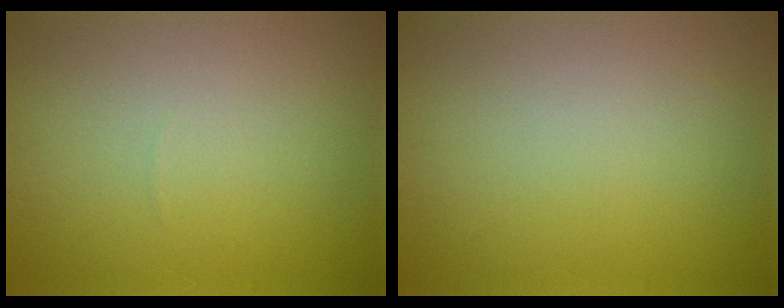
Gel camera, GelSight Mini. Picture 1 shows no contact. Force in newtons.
{"total": 0.0}